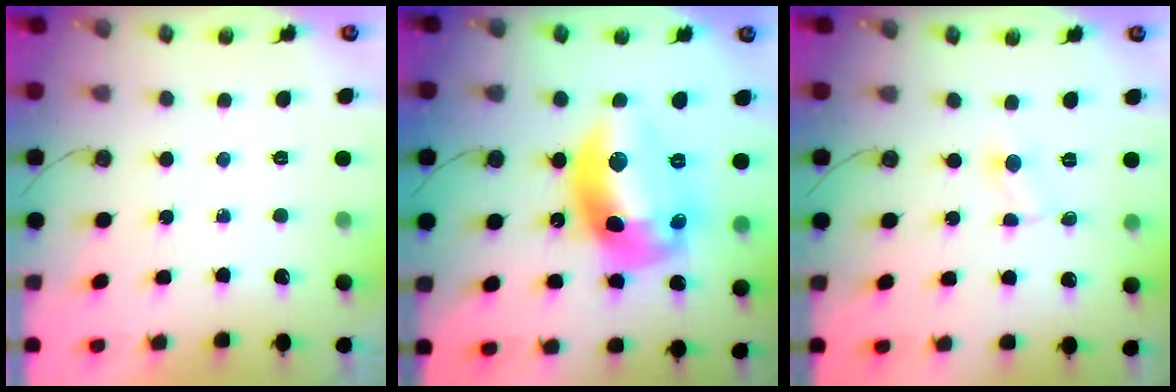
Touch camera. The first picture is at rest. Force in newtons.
{"total": 19.1, "press": 19.0, "slide": 1.7}
{"total": 1.7, "press": 1.6, "slide": 0.2}